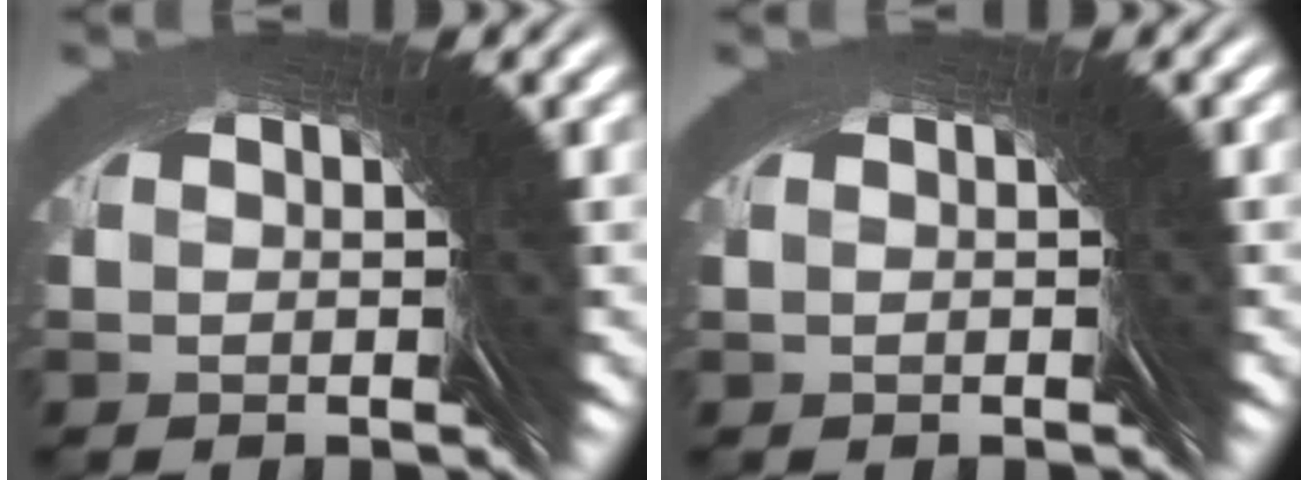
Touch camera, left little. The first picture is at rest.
{"total": 0.6, "force": [0.4, 0.2, 0.4], "torque": [-0.003, 0.006, 0.003]}